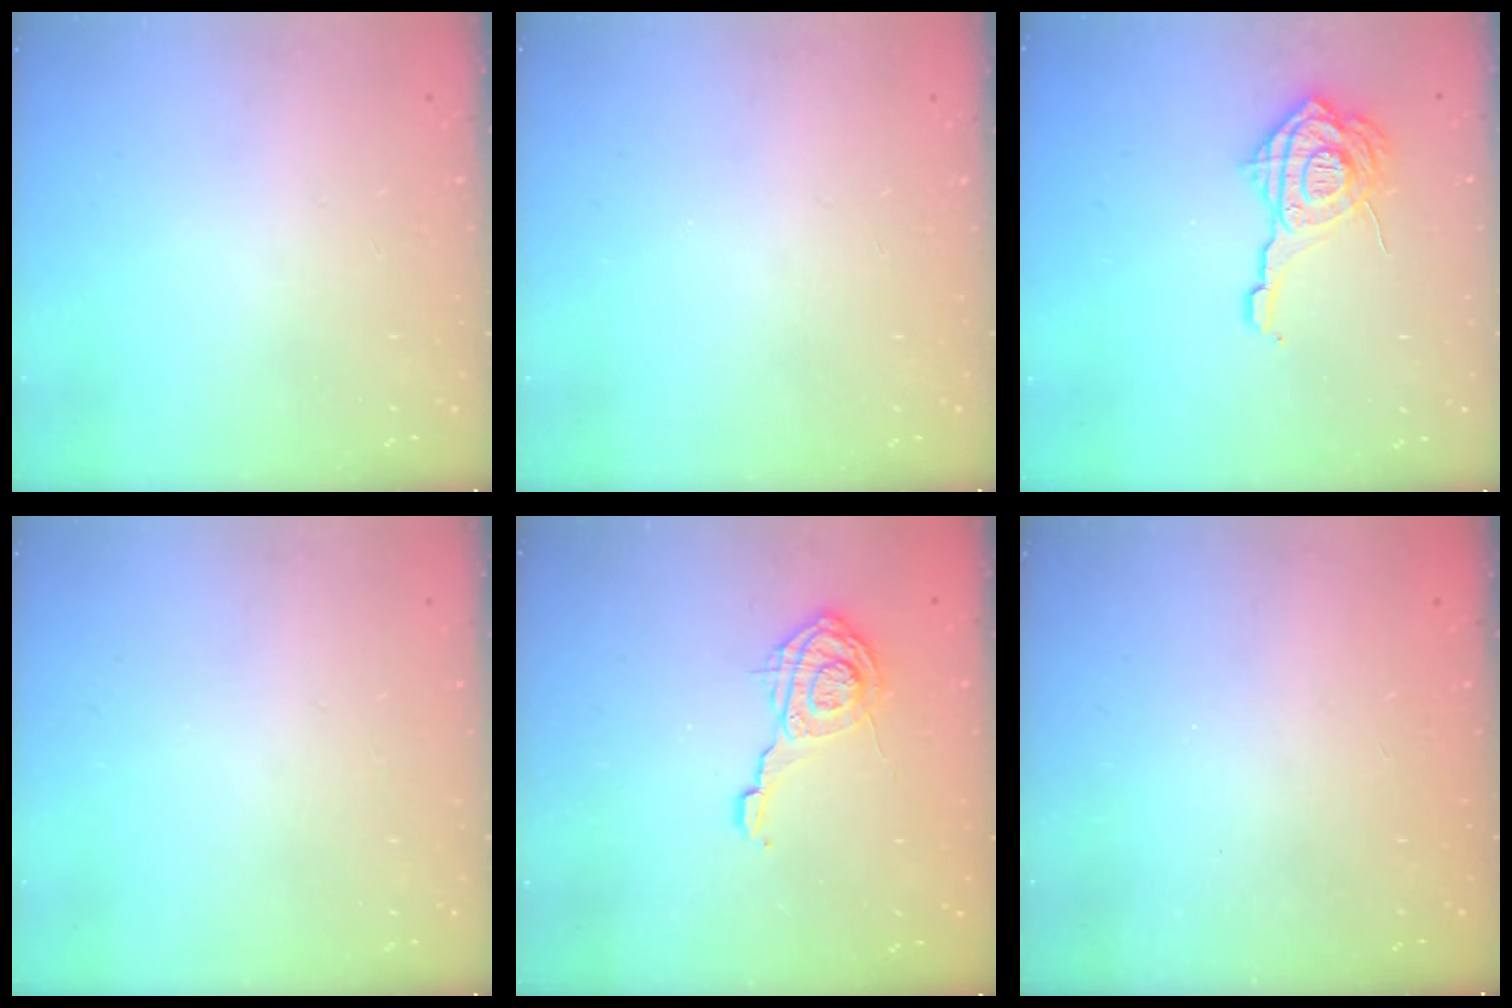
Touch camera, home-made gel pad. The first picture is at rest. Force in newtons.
{"total": 0.0}
{"total": 15.4, "press": 15.4, "slide": 1.3}
{"total": 0.0}
{"total": 9.4, "press": 9.4, "slide": 0.5}
{"total": 2.4, "press": 2.3, "slide": 0.8}